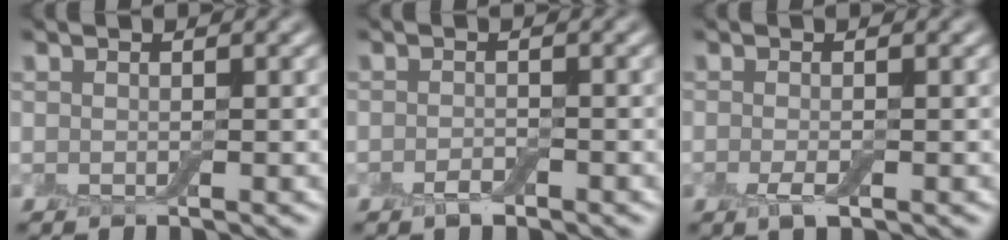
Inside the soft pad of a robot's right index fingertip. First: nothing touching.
{"total": 1.1, "force": [-0.9, 0.4, 0.6], "torque": [-0.013, 0.000, -0.016]}
{"total": 1.4, "force": [-0.7, 0.4, 1.2], "torque": [-0.023, -0.005, -0.014]}